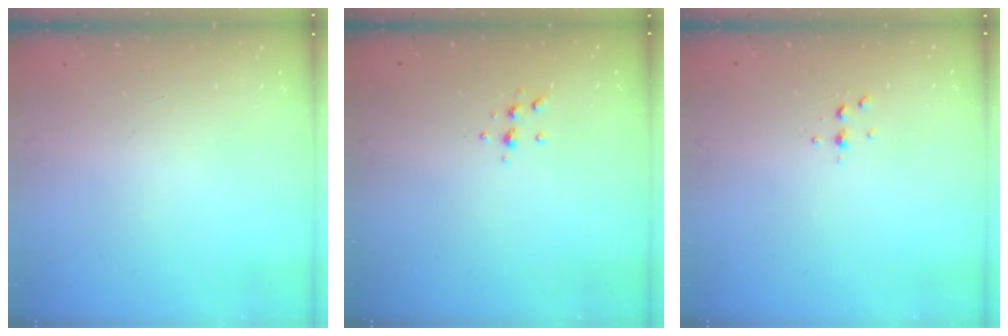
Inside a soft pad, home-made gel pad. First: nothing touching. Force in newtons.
{"total": 5.4, "press": 5.4, "slide": 0.7}
{"total": 3.7, "press": 3.6, "slide": 0.5}